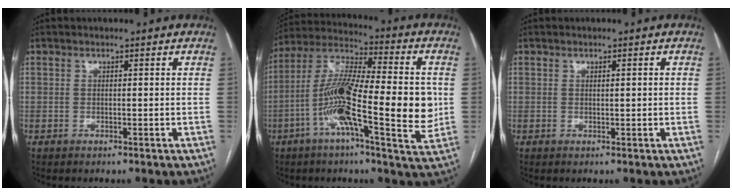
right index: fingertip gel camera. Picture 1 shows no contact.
{"total": 19.3, "force": [-3.1, 3.6, 18.7], "torque": [-0.330, 0.006, -0.058]}
{"total": 0.7, "force": [0.2, 0.1, 0.7], "torque": [-0.013, 0.001, 0.004]}